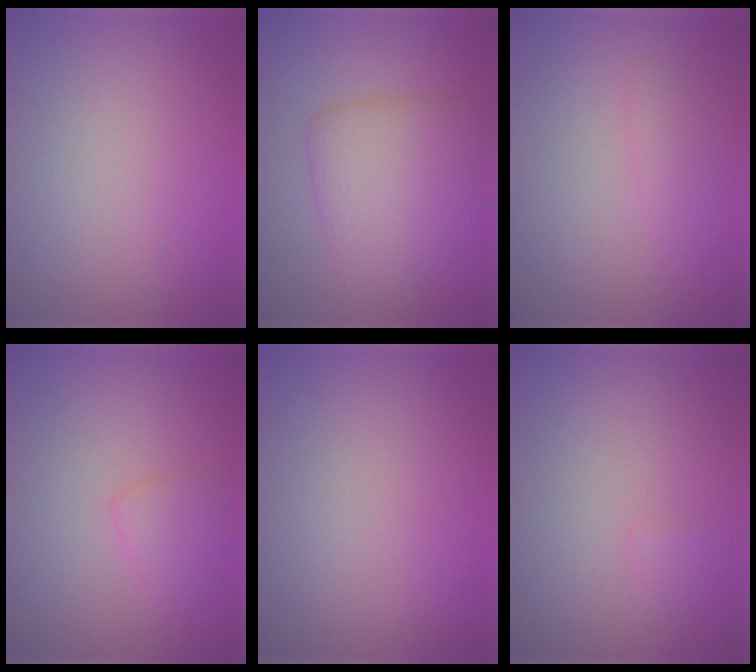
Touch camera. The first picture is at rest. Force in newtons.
{"total": 5.3, "press": 5.3, "slide": 0.2}
{"total": 1.0, "press": 1.0, "slide": 0.0}
{"total": 1.7, "press": 1.7, "slide": 0.0}
{"total": 0.0}
{"total": 0.7, "press": 0.7, "slide": 0.0}